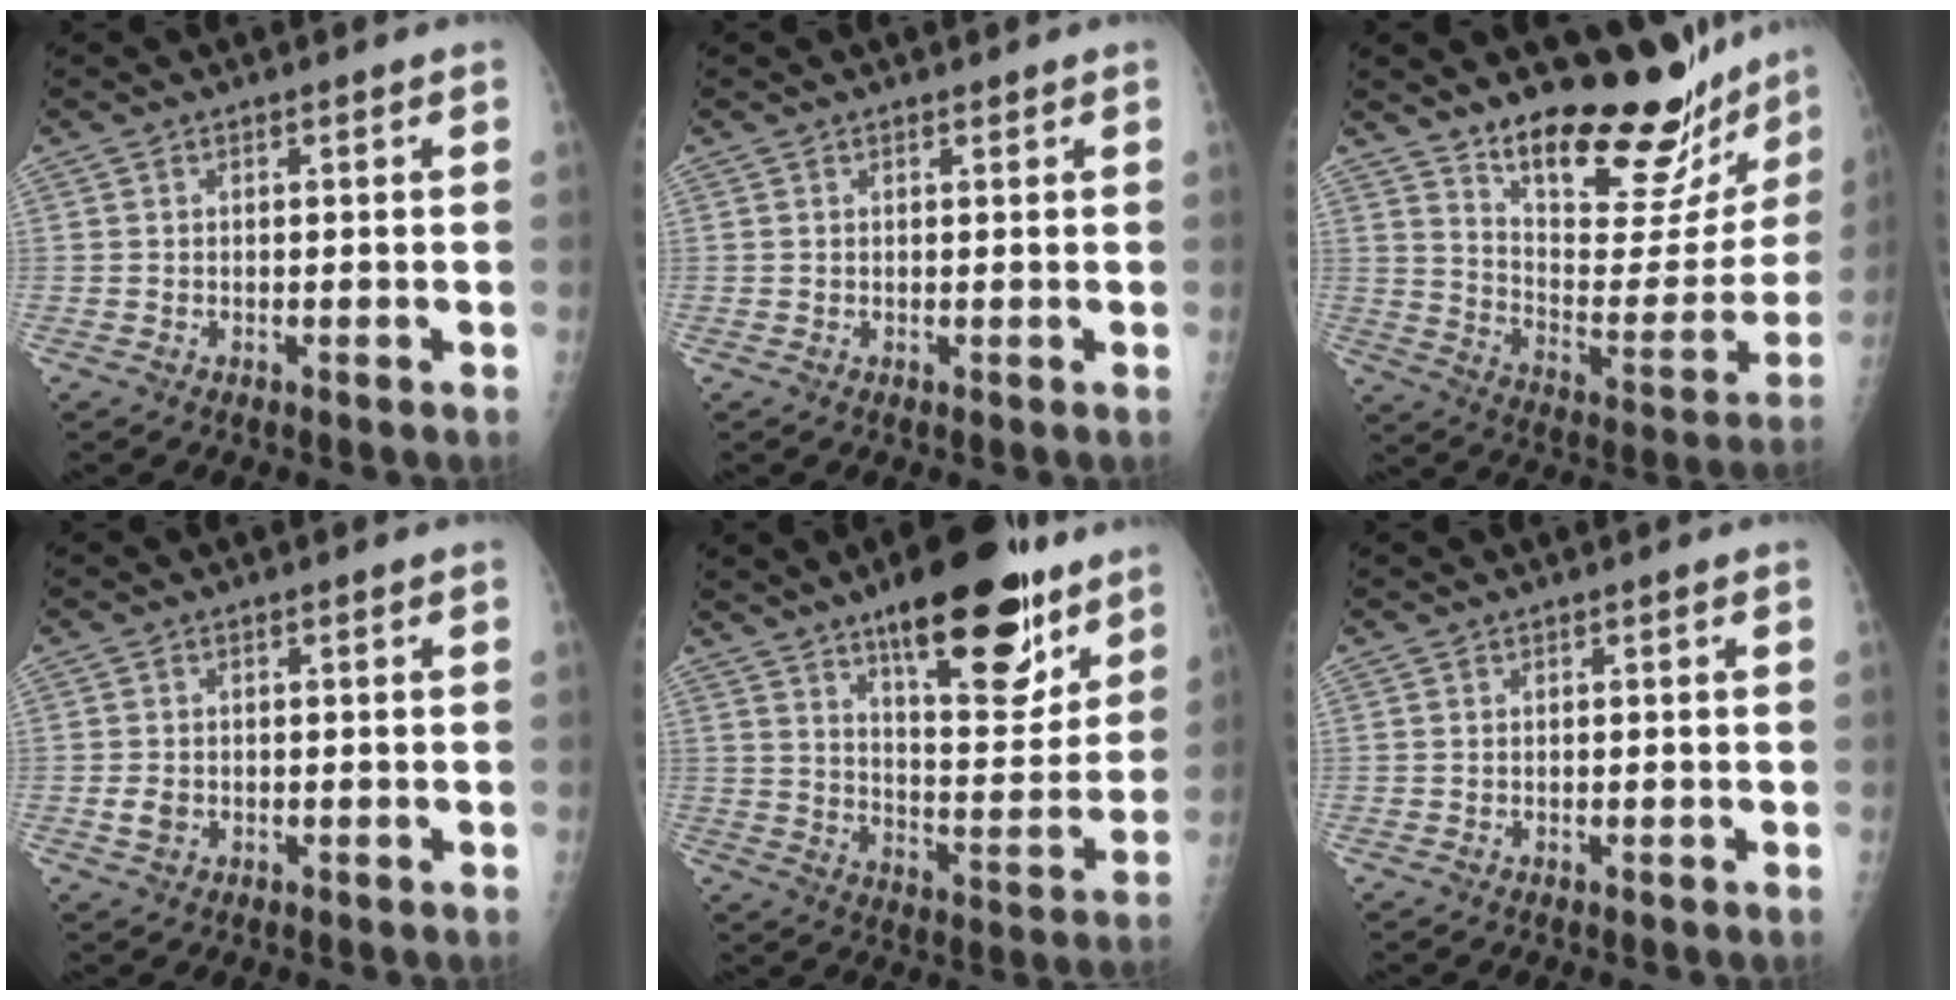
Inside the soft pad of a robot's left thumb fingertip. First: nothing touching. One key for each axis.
{"total": 0.6, "fx": 0.5, "fy": 0.2, "fz": 0.3, "tx": -0.006, "ty": -0.004, "tz": 0.008}
{"total": 23.5, "fx": 20.0, "fy": 6.3, "fz": 10.6, "tx": -0.109, "ty": -0.151, "tz": 0.292}
{"total": 2.3, "fx": -0.4, "fy": 1.8, "fz": 1.3, "tx": -0.022, "ty": 0.000, "tz": -0.005}
{"total": 21.6, "fx": 13.8, "fy": 7.5, "fz": 14.8, "tx": -0.165, "ty": -0.073, "tz": 0.213}
{"total": 0.0}